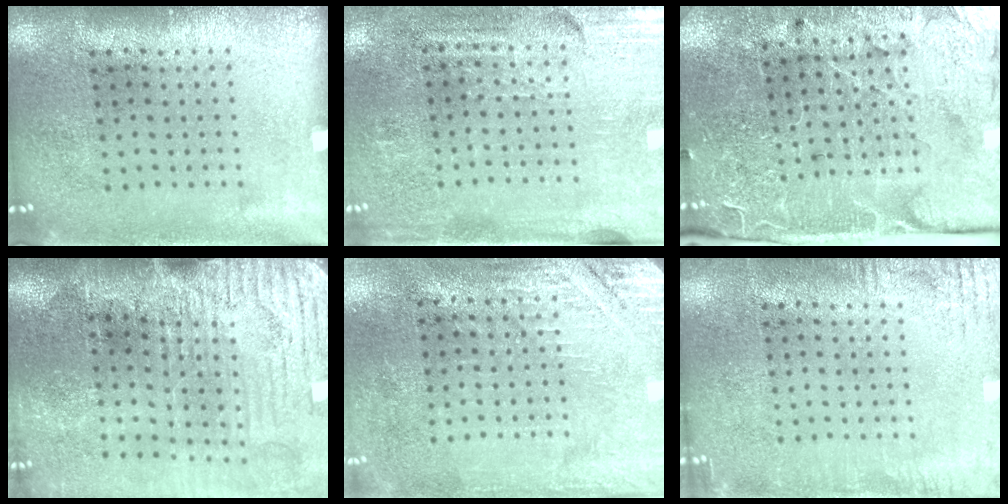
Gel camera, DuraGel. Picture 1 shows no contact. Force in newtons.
{"total": 3.4, "press": 3.1, "slide": 1.3}
{"total": 3.5, "press": 3.4, "slide": 0.7}
{"total": 4.6, "press": 4.0, "slide": 2.4}
{"total": 2.8, "press": 2.6, "slide": 0.9}
{"total": 2.5, "press": 2.5, "slide": 0.2}